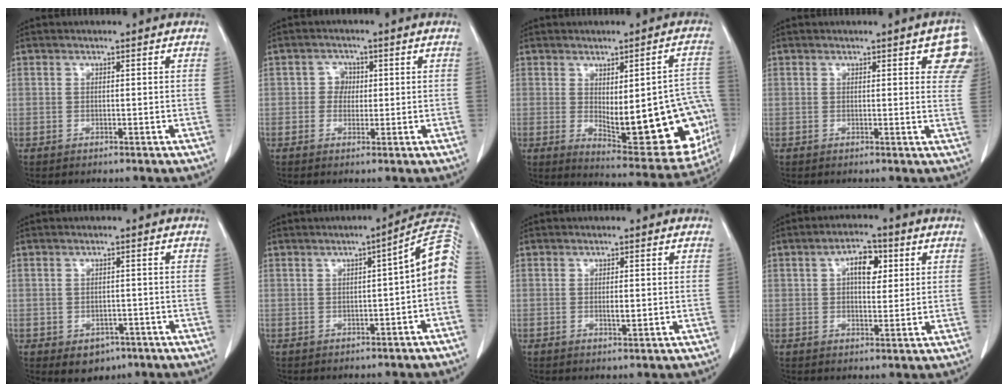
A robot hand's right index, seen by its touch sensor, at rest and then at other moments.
{"total": 2.5, "force": [0.2, 2.3, 0.8], "torque": [-0.008, 0.006, -0.001]}
{"total": 20.1, "force": [-2.9, 6.0, 18.9], "torque": [-0.165, 0.009, -0.008]}
{"total": 6.4, "force": [3.6, 1.8, 4.9], "torque": [-0.045, -0.009, 0.025]}
{"total": 3.8, "force": [-1.9, 2.9, 1.5], "torque": [-0.014, 0.003, -0.015]}
{"total": 7.9, "force": [-1.4, 1.1, 7.7], "torque": [-0.089, 0.026, -0.025]}
{"total": 1.5, "force": [0.0, 0.4, 1.4], "torque": [-0.020, 0.000, 0.003]}
{"total": 5.6, "force": [1.7, 2.7, 4.6], "torque": [-0.075, 0.013, 0.027]}